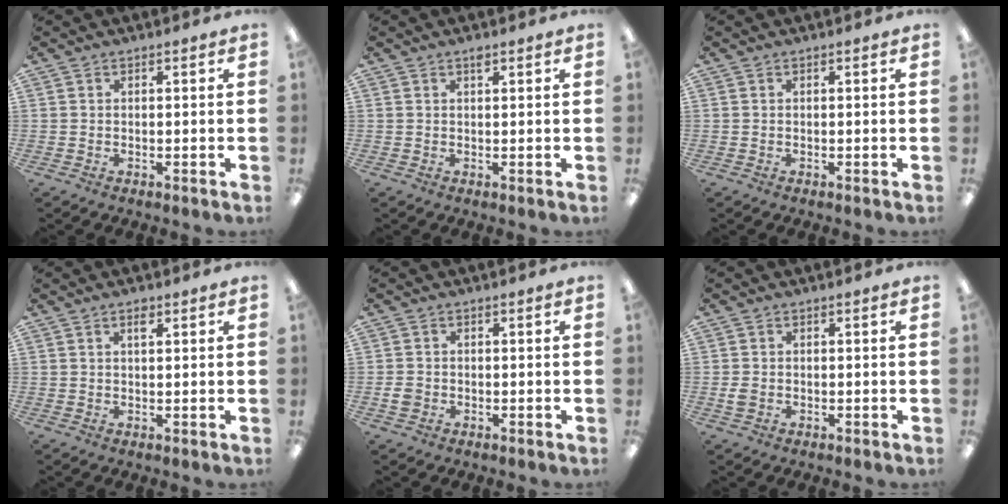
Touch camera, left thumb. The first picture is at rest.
{"total": 1.2, "force": [0.8, 0.4, 0.8], "torque": [-0.010, -0.002, 0.013]}
{"total": 0.0}
{"total": 2.2, "force": [1.3, 0.9, 1.5], "torque": [-0.025, 0.000, 0.021]}
{"total": 2.3, "force": [-0.5, 1.9, 1.0], "torque": [-0.017, 0.003, -0.010]}
{"total": 2.1, "force": [-0.4, 1.5, 1.3], "torque": [-0.029, 0.001, -0.009]}